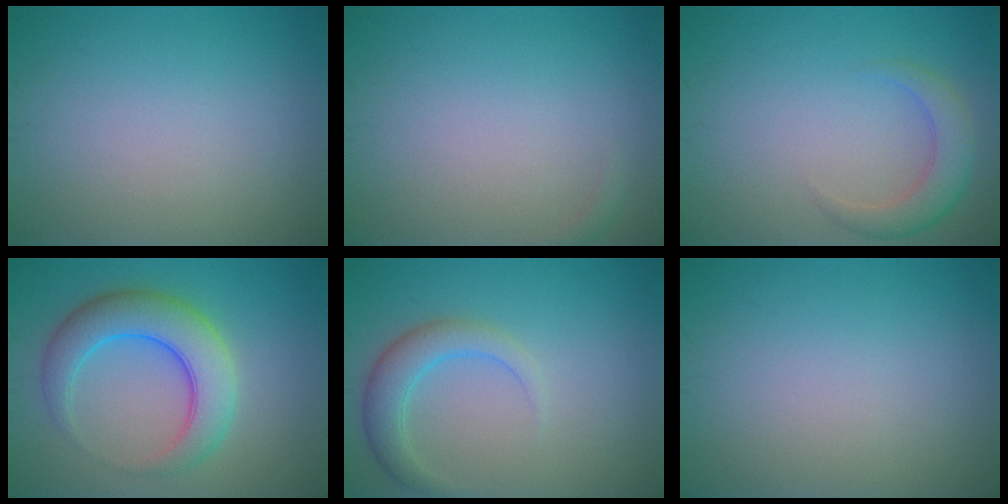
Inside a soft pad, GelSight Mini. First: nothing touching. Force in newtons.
{"total": 0.6, "press": 0.6, "slide": 0.1}
{"total": 3.0, "press": 3.0, "slide": 0.3}
{"total": 6.5, "press": 6.5, "slide": 0.2}
{"total": 3.2, "press": 3.2, "slide": 0.0}
{"total": 0.0}